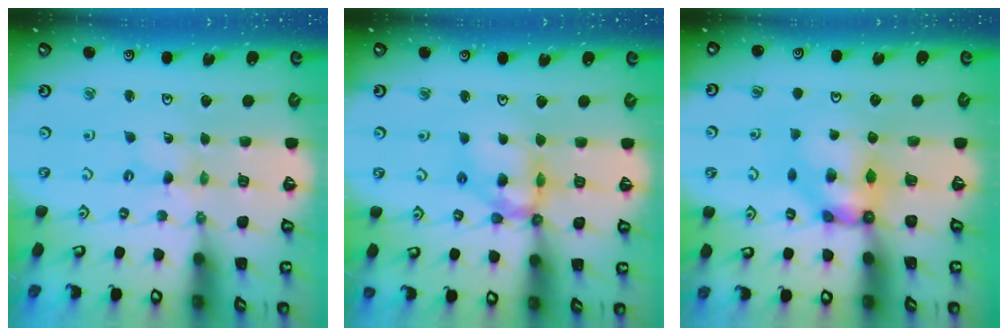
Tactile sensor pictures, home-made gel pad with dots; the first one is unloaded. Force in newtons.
{"total": 12.1, "press": 12.0, "slide": 1.4}
{"total": 7.8, "press": 7.8, "slide": 0.5}